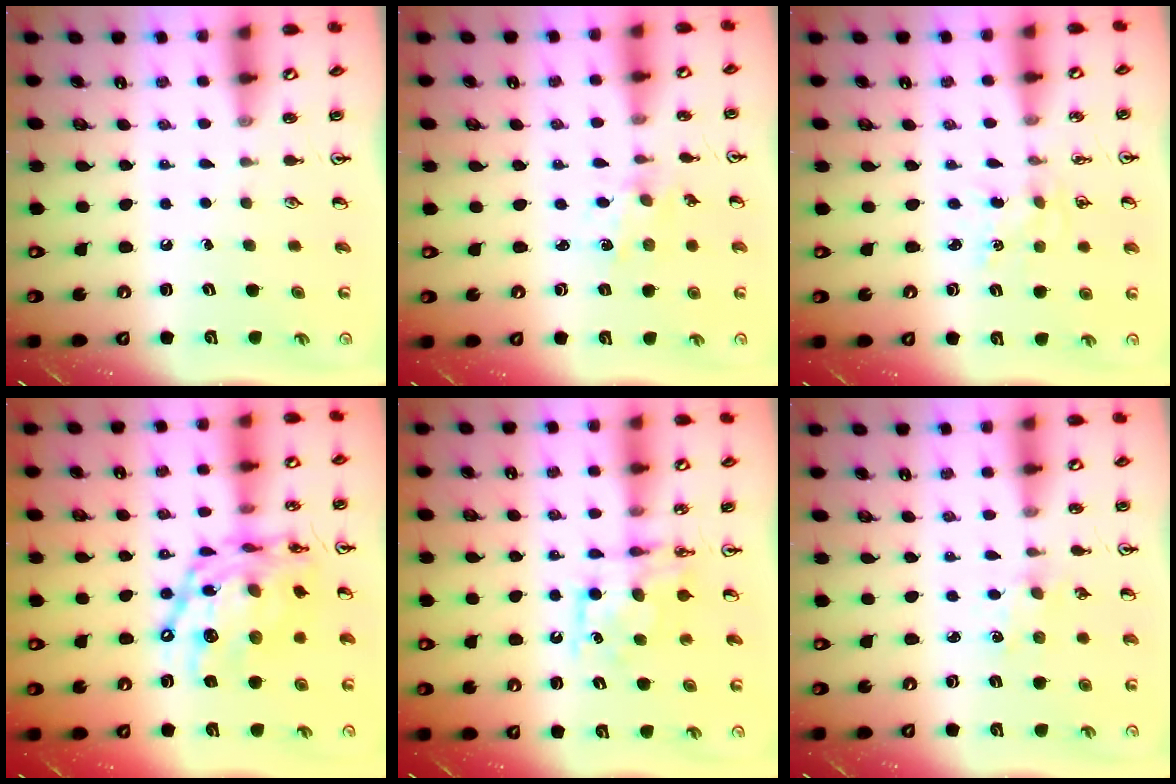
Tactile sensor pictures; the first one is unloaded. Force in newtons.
{"total": 1.0, "press": 1.0, "slide": 0.2}
{"total": 0.6, "press": 0.6, "slide": 0.1}
{"total": 20.0, "press": 19.9, "slide": 1.8}
{"total": 7.8, "press": 7.8, "slide": 0.4}
{"total": 1.0, "press": 0.9, "slide": 0.4}